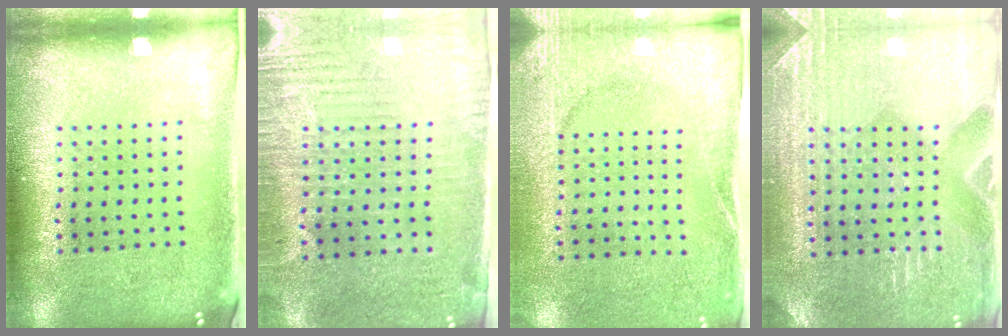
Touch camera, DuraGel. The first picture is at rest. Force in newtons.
{"total": 3.1, "press": 2.8, "slide": 1.4}
{"total": 2.6, "press": 2.4, "slide": 1.0}
{"total": 3.2, "press": 3.1, "slide": 0.4}